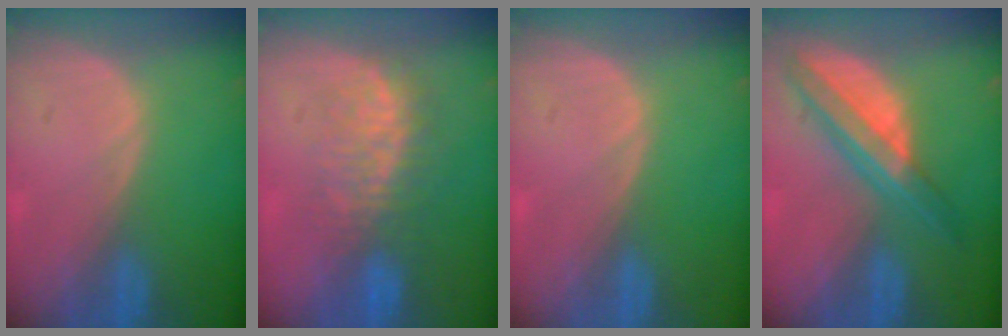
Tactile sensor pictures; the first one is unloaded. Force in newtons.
{"total": 7.8, "press": 7.5, "slide": 2.1}
{"total": 0.0}
{"total": 7.8, "press": 6.6, "slide": 4.1}